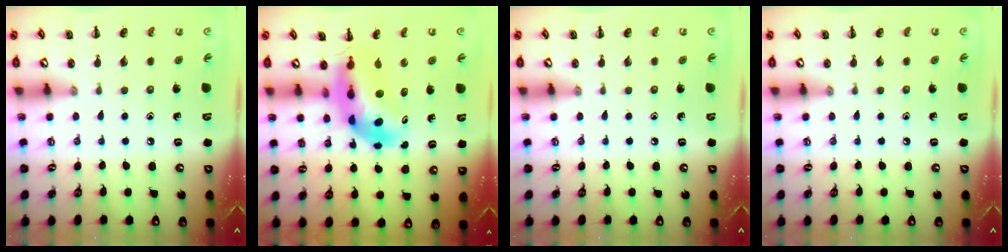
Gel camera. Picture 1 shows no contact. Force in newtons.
{"total": 7.4, "press": 7.0, "slide": 2.3}
{"total": 0.0}
{"total": 0.0}